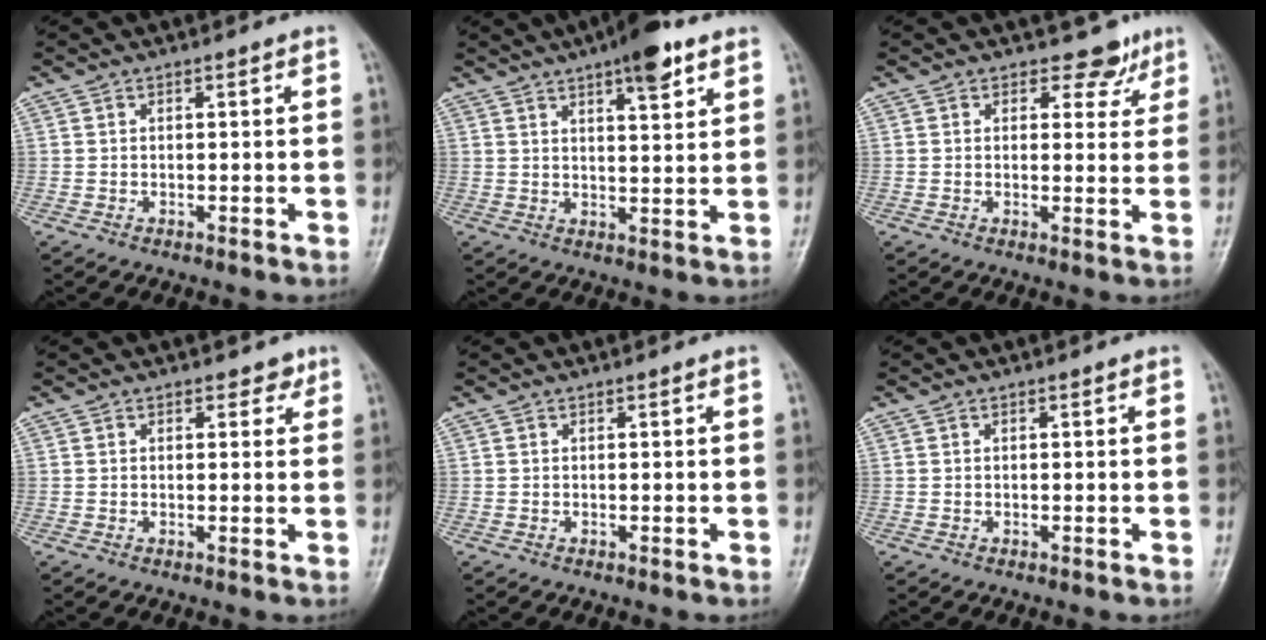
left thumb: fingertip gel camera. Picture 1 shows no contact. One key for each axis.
{"total": 9.2, "fx": 5.5, "fy": 2.8, "fz": 6.9, "tx": -0.083, "ty": -0.022, "tz": 0.076}
{"total": 4.5, "fx": 3.3, "fy": 2.9, "fz": 0.9, "tx": 0.018, "ty": -0.022, "tz": 0.036}
{"total": 2.1, "fx": 1.4, "fy": 1.4, "fz": 0.8, "tx": 0.010, "ty": -0.004, "tz": 0.012}
{"total": 0.0}
{"total": 0.0}